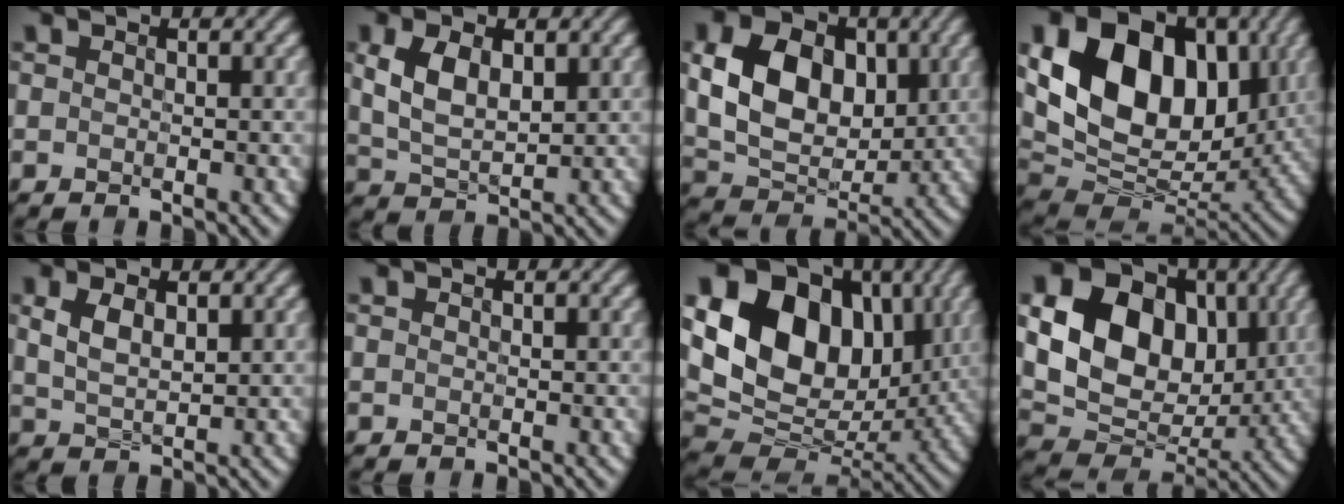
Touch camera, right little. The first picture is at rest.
{"total": 4.4, "force": [0.8, 2.5, 3.5], "torque": [-0.082, -0.002, 0.023]}
{"total": 8.7, "force": [1.1, 6.2, 6.0], "torque": [-0.125, -0.004, 0.019]}
{"total": 14.6, "force": [3.6, 9.9, 10.1], "torque": [-0.177, 0.015, 0.064]}
{"total": 2.4, "force": [0.6, 1.2, 2.0], "torque": [-0.052, -0.002, 0.021]}
{"total": 0.0}
{"total": 16.3, "force": [4.4, 11.7, 10.4], "torque": [-0.195, 0.030, 0.077]}
{"total": 14.0, "force": [2.6, 10.5, 8.9], "torque": [-0.159, 0.015, 0.043]}